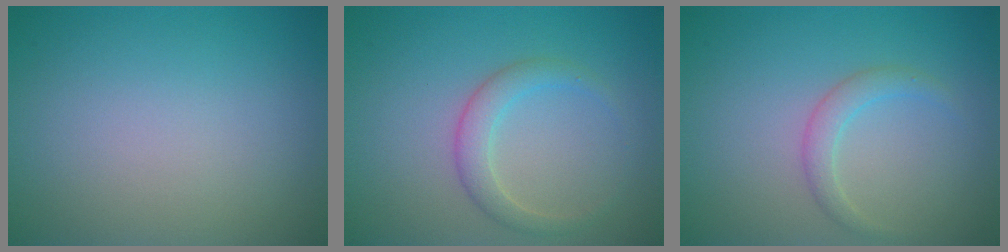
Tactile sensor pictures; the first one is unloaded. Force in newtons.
{"total": 2.3, "press": 2.3, "slide": 0.1}
{"total": 1.7, "press": 1.7, "slide": 0.1}